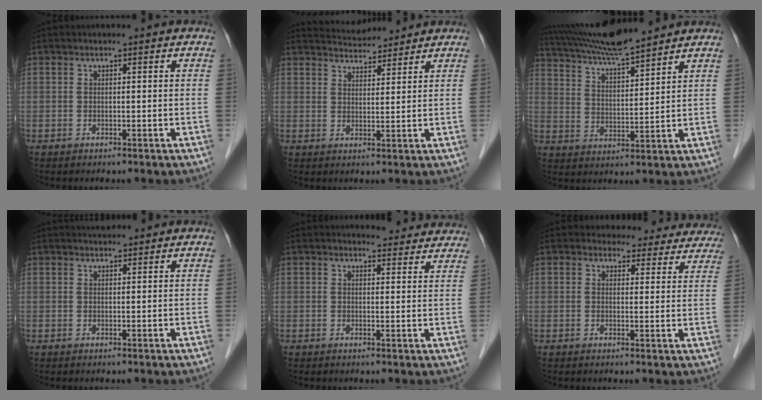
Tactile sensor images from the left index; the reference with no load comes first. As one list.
[{"total": 5.4, "force": [5.3, 0.8, 0.4], "torque": [-0.012, 0.019, 0.084]}, {"total": 11.6, "force": [10.6, -0.4, 4.6], "torque": [-0.091, 0.017, 0.193]}, {"total": 1.7, "force": [1.7, 0.3, 0.2], "torque": [-0.008, 0.014, 0.030]}, {"total": 6.4, "force": [6.2, 1.5, 0.6], "torque": [0.007, -0.004, 0.051]}, {"total": 12.0, "force": [11.1, 4.3, 1.3], "torque": [0.020, -0.014, 0.103]}]